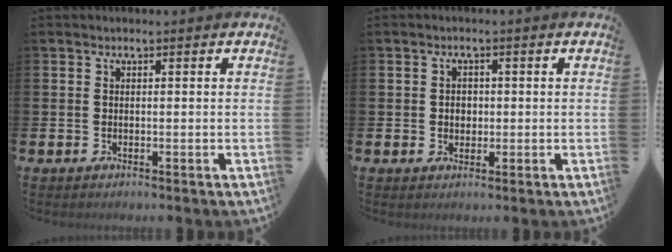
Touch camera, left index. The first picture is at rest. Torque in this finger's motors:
{"motor_torque": [0.22, 0.18, 0.05, 0.03]}